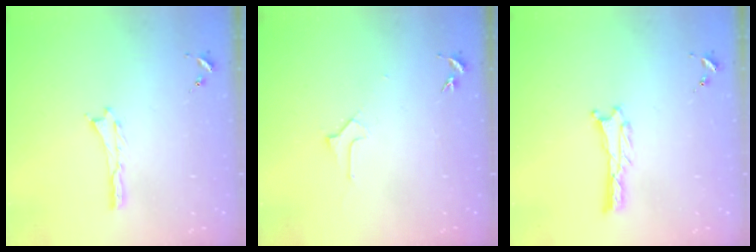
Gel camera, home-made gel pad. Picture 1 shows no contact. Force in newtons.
{"total": 1.6, "press": 1.6, "slide": 0.1}
{"total": 0.9, "press": 0.8, "slide": 0.1}